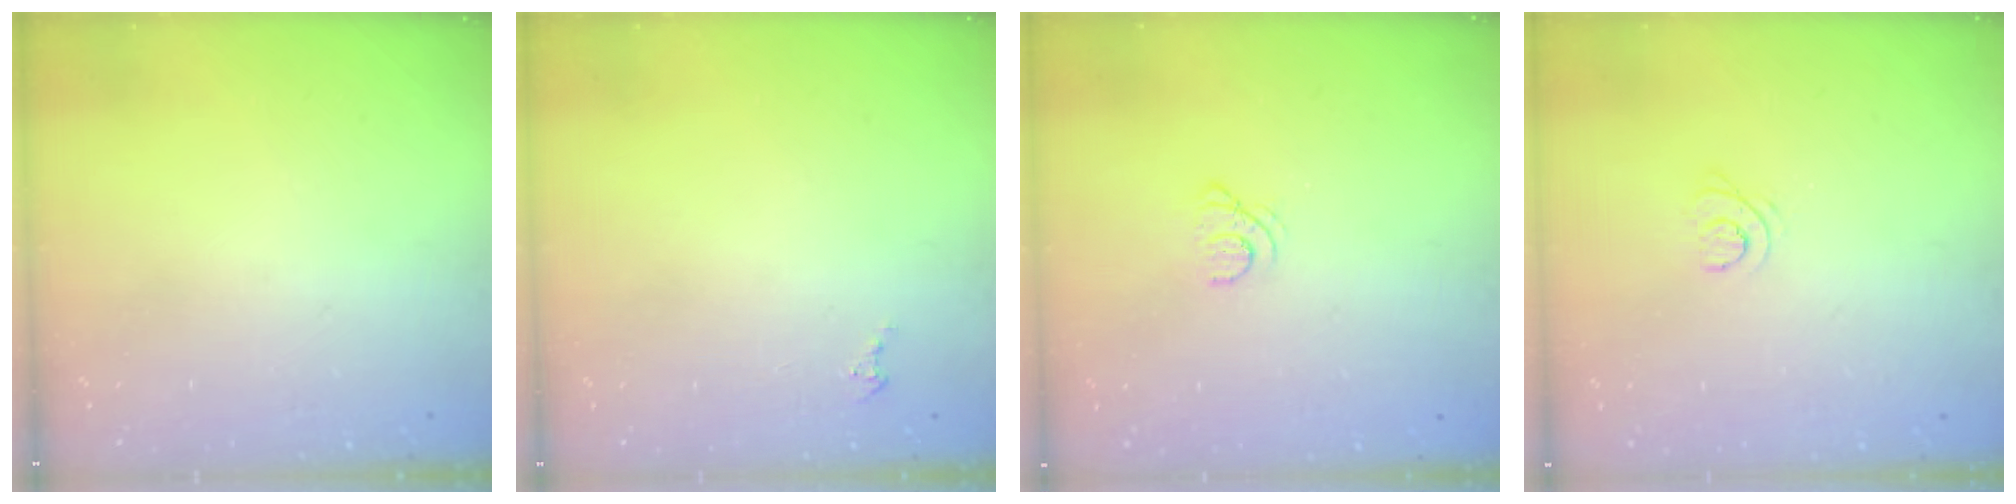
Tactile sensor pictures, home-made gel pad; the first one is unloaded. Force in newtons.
{"total": 1.7, "press": 1.7, "slide": 0.1}
{"total": 2.1, "press": 2.1, "slide": 0.2}
{"total": 4.0, "press": 3.9, "slide": 0.5}